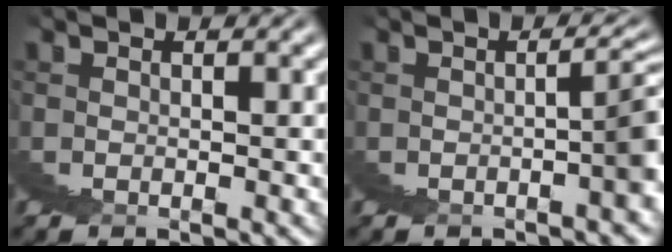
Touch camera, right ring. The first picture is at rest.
{"total": 2.3, "force": [-1.3, -0.6, 1.7], "torque": [-0.020, 0.014, -0.020]}